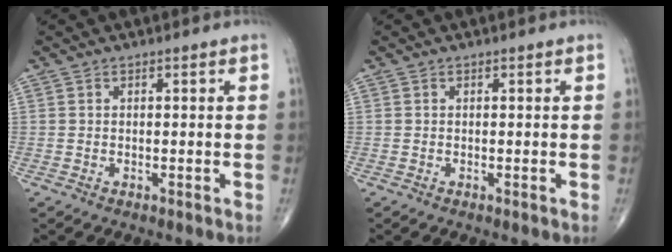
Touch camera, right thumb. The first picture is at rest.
{"total": 0.0}